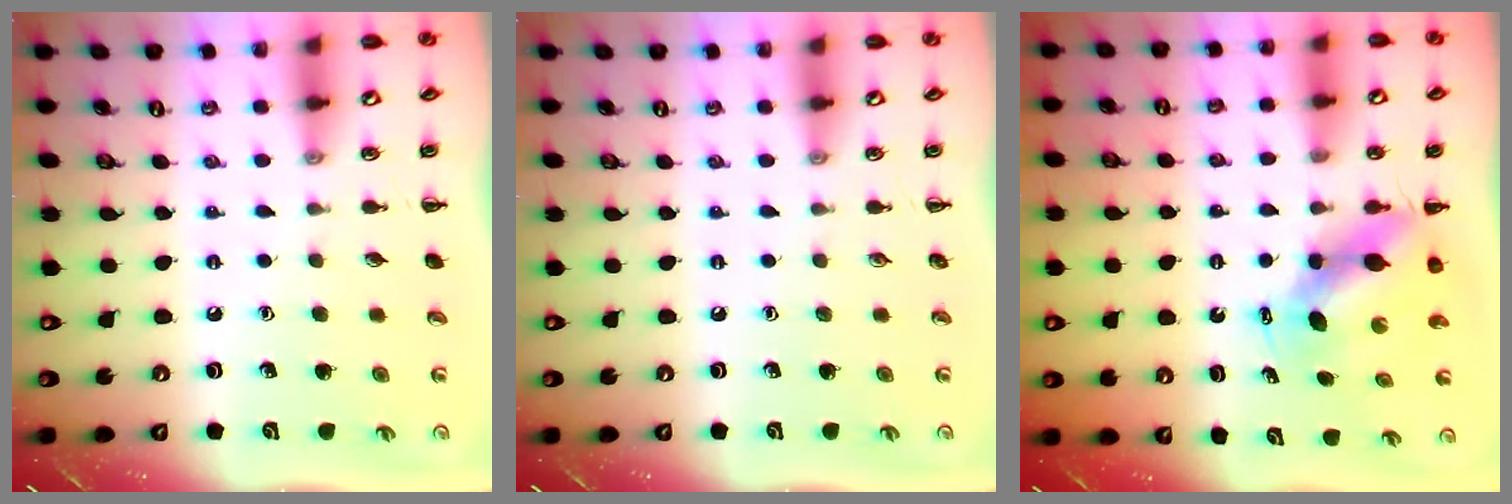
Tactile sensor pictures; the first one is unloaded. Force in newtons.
{"total": 0.0}
{"total": 7.9, "press": 7.8, "slide": 0.8}